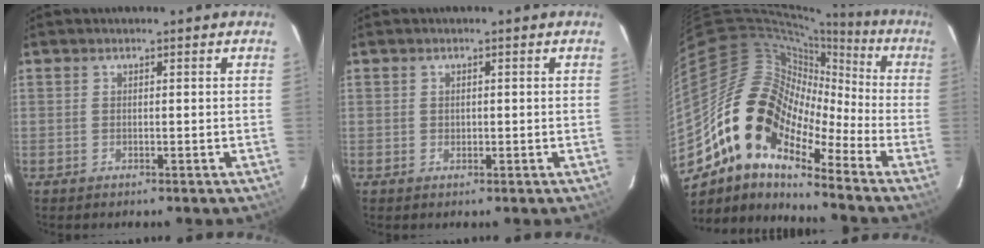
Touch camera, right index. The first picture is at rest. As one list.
[{"total": 0.8, "force": [0.0, 0.7, 0.3], "torque": [-0.002, 0.000, 0.001]}, {"total": 16.1, "force": [-8.5, 8.6, 10.6], "torque": [-0.173, 0.004, -0.181]}]